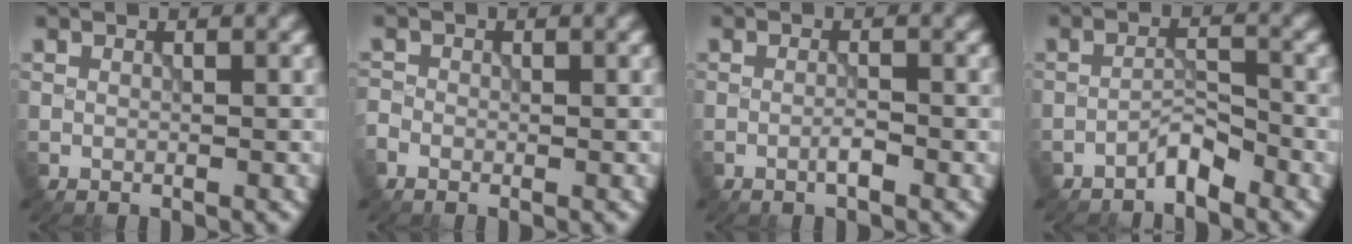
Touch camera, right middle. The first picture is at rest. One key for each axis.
{"total": 1.0, "fx": -0.7, "fy": 0.6, "fz": 0.2, "tx": -0.003, "ty": 0.000, "tz": -0.019}
{"total": 1.2, "fx": -0.7, "fy": 0.1, "fz": 0.9, "tx": -0.017, "ty": 0.002, "tz": -0.014}
{"total": 2.1, "fx": -1.9, "fy": 0.4, "fz": 0.9, "tx": -0.015, "ty": 0.011, "tz": -0.036}